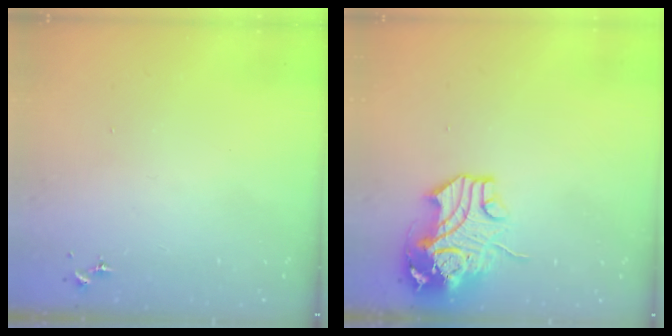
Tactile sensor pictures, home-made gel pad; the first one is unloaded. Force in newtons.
{"total": 12.6, "press": 12.5, "slide": 2.1}